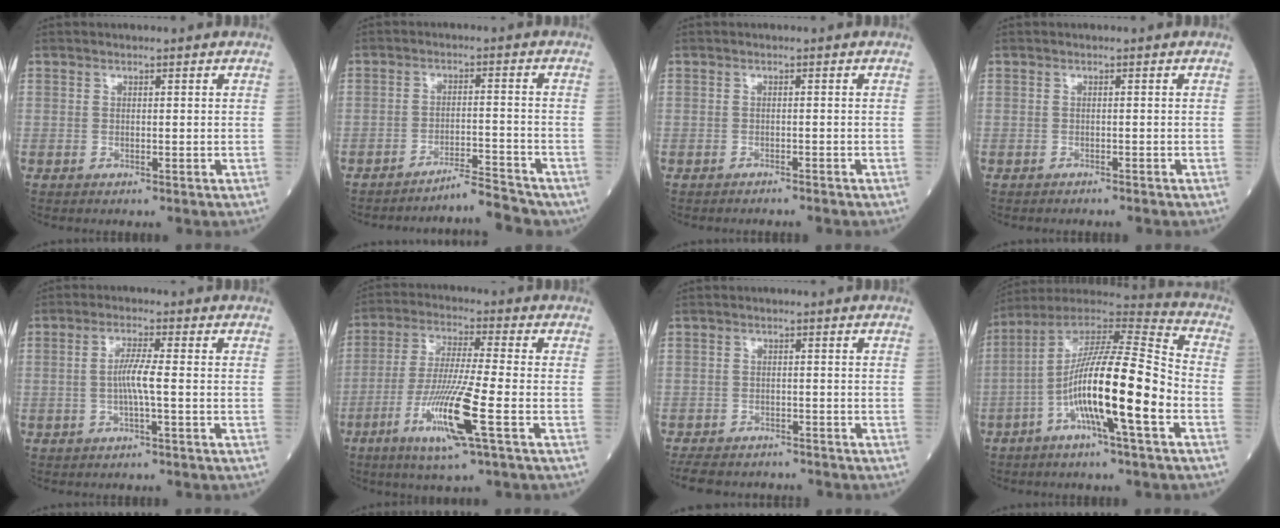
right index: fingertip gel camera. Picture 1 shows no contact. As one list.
[{"total": 5.3, "force": [-5.3, -0.3, 0.4], "torque": [0.003, 0.008, -0.083]}, {"total": 2.0, "force": [-2.0, 0.0, 0.4], "torque": [-0.006, -0.002, -0.025]}, {"total": 1.4, "force": [-1.3, 0.1, 0.4], "torque": [-0.008, -0.001, -0.017]}, {"total": 3.9, "force": [-0.6, -0.3, 3.8], "torque": [-0.075, 0.003, -0.013]}, {"total": 12.2, "force": [-4.8, -0.4, 11.2], "torque": [-0.225, -0.022, -0.092]}, {"total": 8.5, "force": [-7.6, 3.2, 2.4], "torque": [-0.040, -0.004, -0.107]}, {"total": 17.7, "force": [-4.9, 0.7, 17.0], "torque": [-0.303, 0.001, -0.094]}]